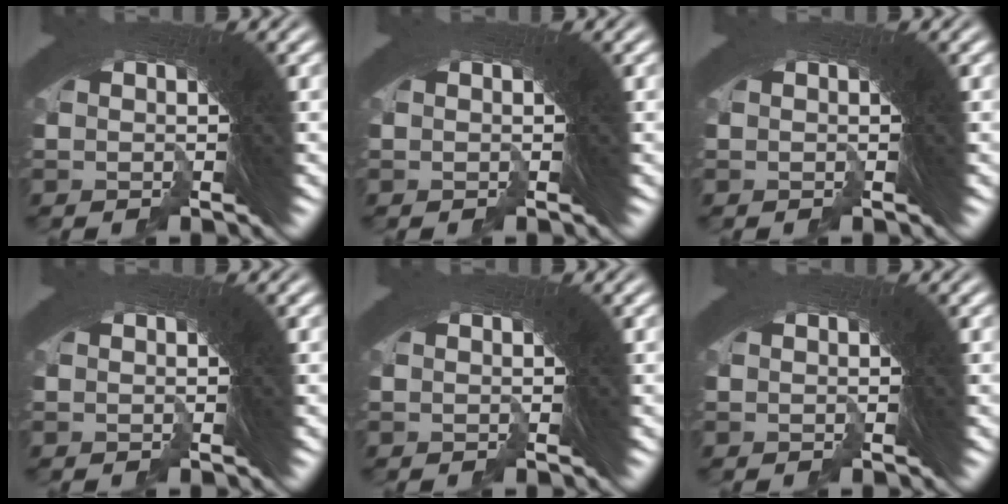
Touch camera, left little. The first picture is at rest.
{"total": 0.0}
{"total": 0.0}
{"total": 0.0}
{"total": 0.0}
{"total": 0.0}